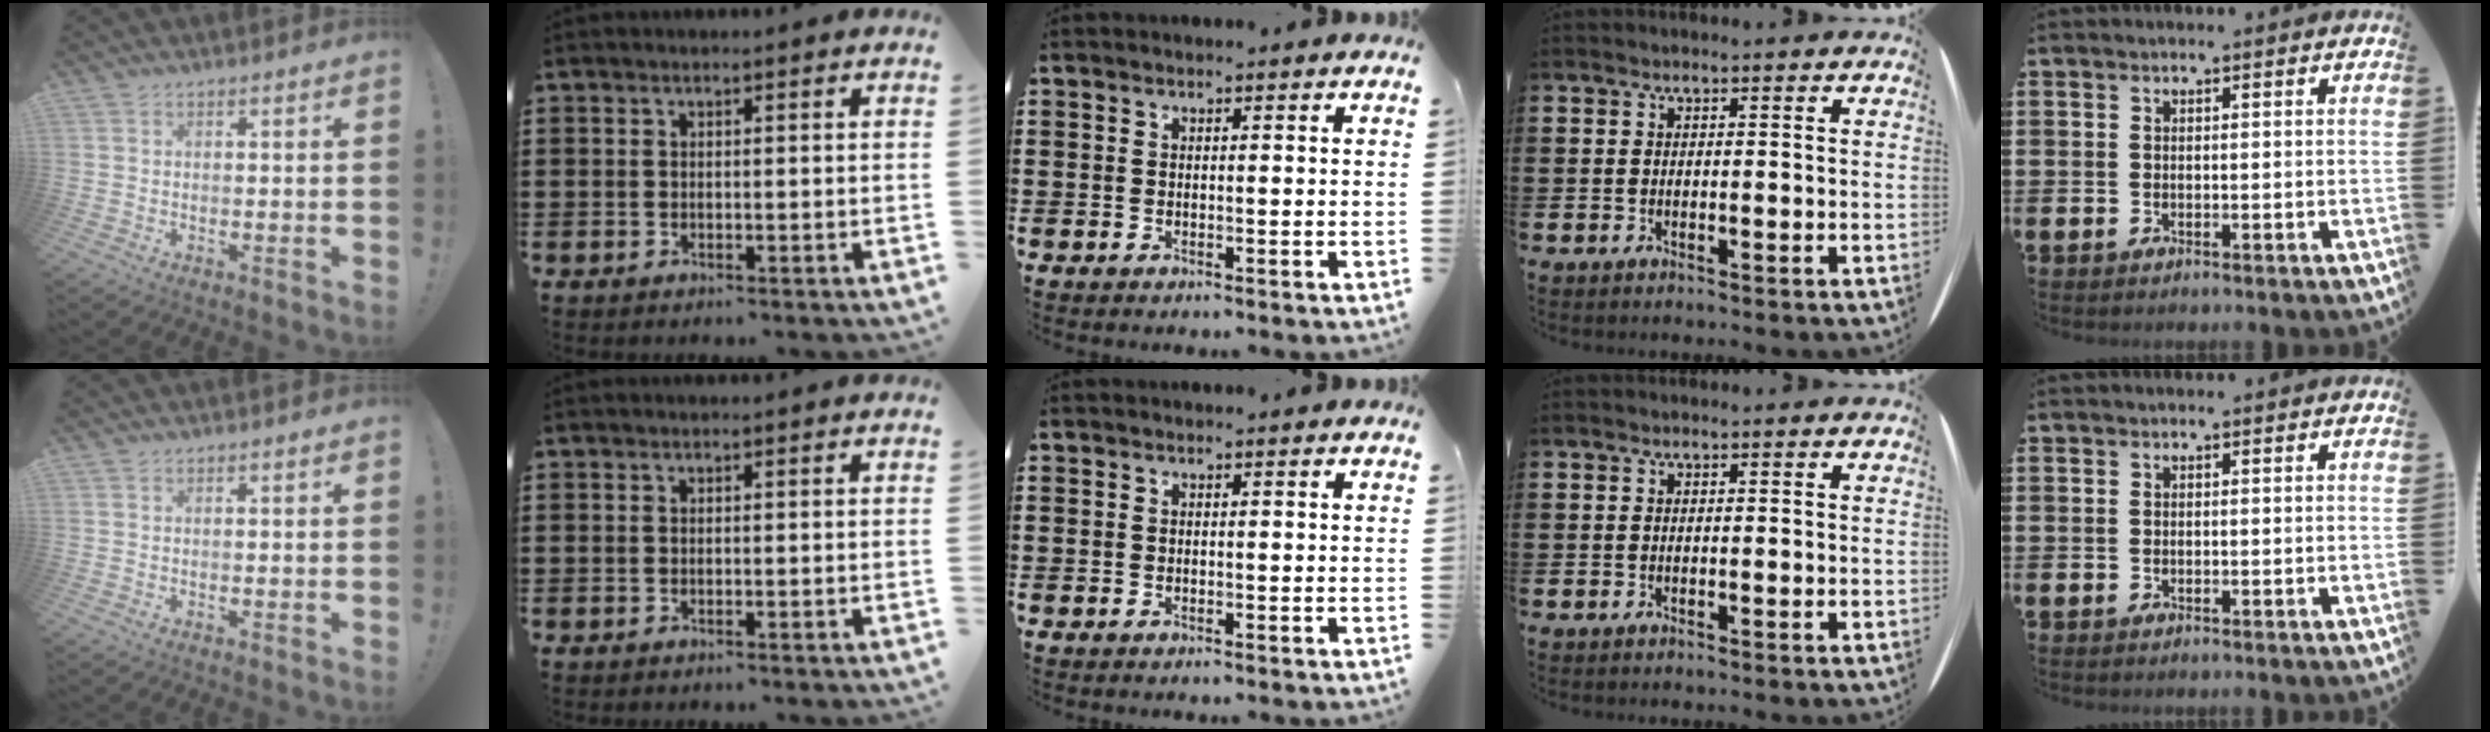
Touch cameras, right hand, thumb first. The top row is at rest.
{}